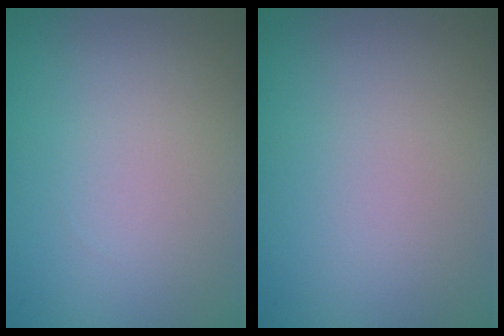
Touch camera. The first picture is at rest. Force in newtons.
{"total": 0.0}